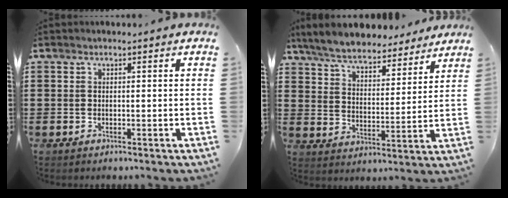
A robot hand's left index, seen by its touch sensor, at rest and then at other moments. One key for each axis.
{"total": 7.1, "fx": 6.7, "fy": 0.9, "fz": 2.0, "tx": -0.071, "ty": -0.037, "tz": 0.119}